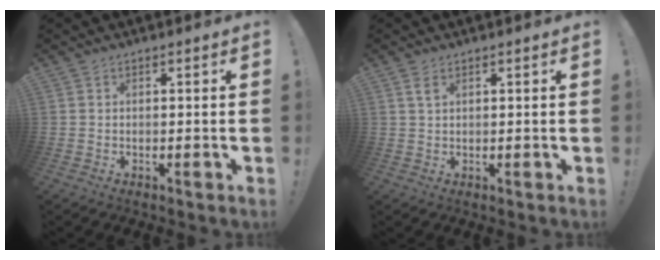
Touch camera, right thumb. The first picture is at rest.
{"total": 2.2, "force": [1.1, 0.9, 1.6], "torque": [-0.029, -0.001, 0.019]}